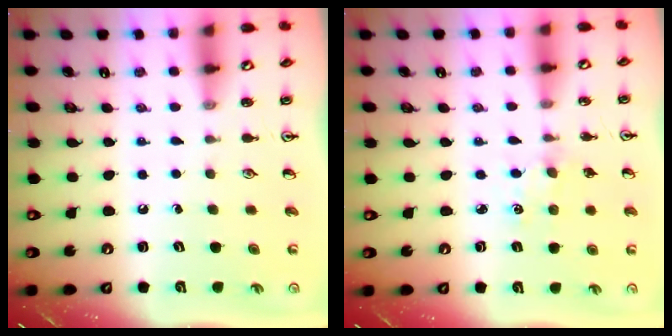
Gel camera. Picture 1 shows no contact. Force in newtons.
{"total": 1.4, "press": 1.4, "slide": 0.2}